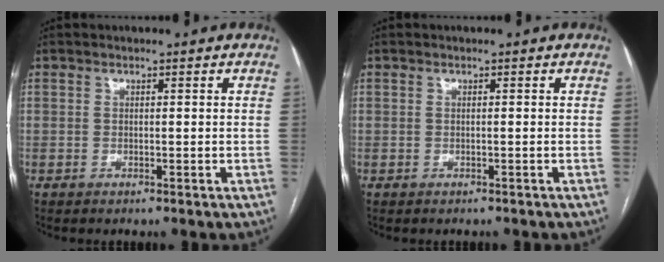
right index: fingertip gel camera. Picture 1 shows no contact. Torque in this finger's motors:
{"motor_torque": [-0.01, -0.07, -0.12, -0.06]}